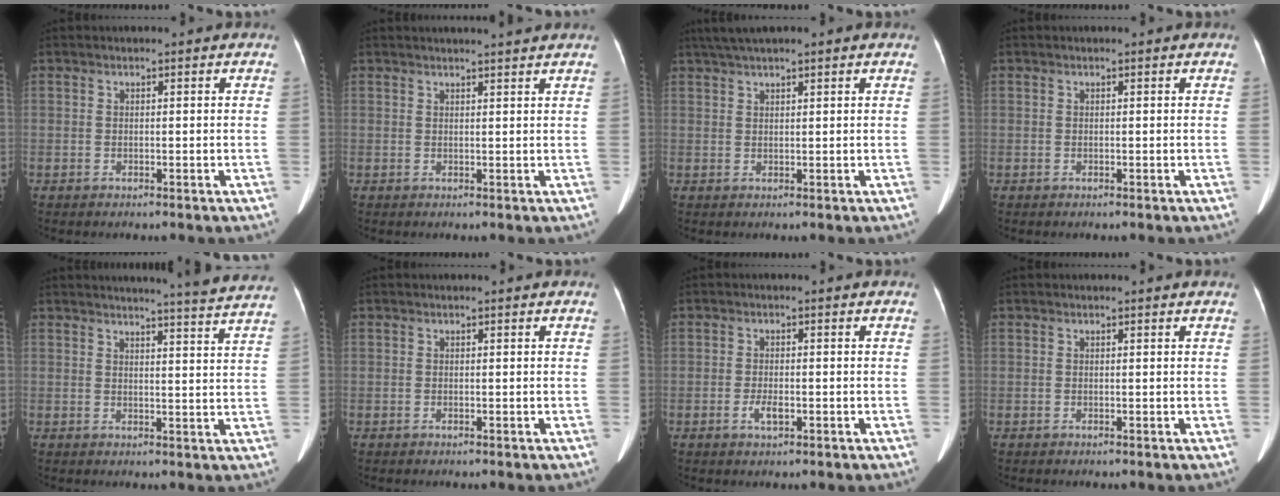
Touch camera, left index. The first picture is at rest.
{"total": 4.3, "force": [3.9, -0.6, 1.6], "torque": [-0.020, 0.010, 0.044]}
{"total": 5.3, "force": [4.1, 0.3, 3.3], "torque": [-0.056, 0.036, 0.071]}
{"total": 0.0}
{"total": 12.9, "force": [12.3, -1.5, 3.7], "torque": [-0.053, -0.057, 0.127]}
{"total": 0.0}
{"total": 2.3, "force": [-0.9, 0.8, 2.0], "torque": [-0.042, -0.001, -0.015]}
{"total": 0.6, "force": [0.5, 0.0, 0.1], "torque": [-0.006, 0.000, 0.005]}